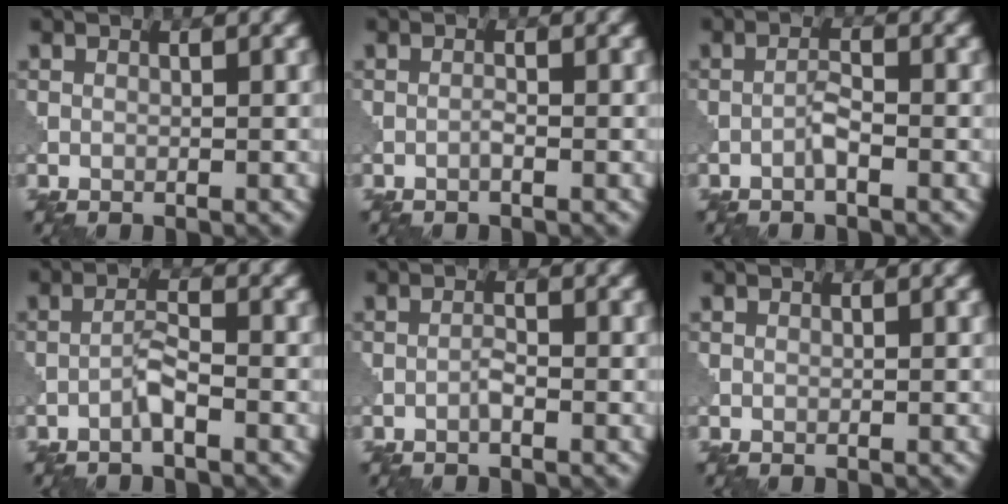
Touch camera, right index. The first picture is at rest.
{"total": 0.6, "force": [-0.4, 0.0, 0.5], "torque": [-0.011, 0.002, -0.009]}
{"total": 1.5, "force": [-0.9, 0.2, 1.2], "torque": [-0.023, 0.007, -0.019]}
{"total": 1.9, "force": [-1.2, 0.2, 1.5], "torque": [-0.030, 0.009, -0.027]}
{"total": 1.0, "force": [-0.6, 0.1, 0.8], "torque": [-0.016, 0.003, -0.012]}
{"total": 0.0}